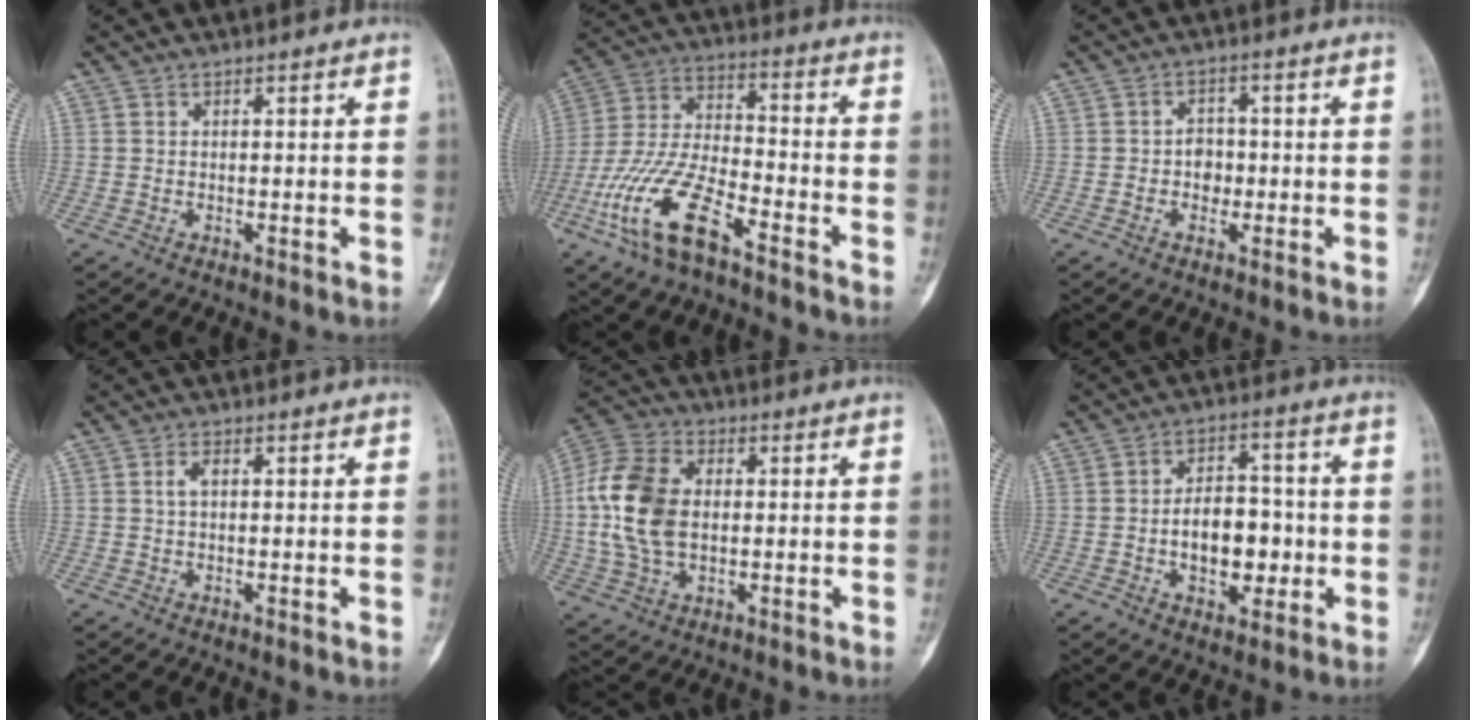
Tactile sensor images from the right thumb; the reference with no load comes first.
{"total": 15.9, "force": [-8.9, 6.0, 11.8], "torque": [-0.246, 0.046, -0.174]}
{"total": 3.4, "force": [-0.7, 2.8, 1.8], "torque": [-0.005, 0.010, -0.018]}
{"total": 1.9, "force": [0.4, 1.0, 1.6], "torque": [-0.030, 0.007, 0.007]}
{"total": 15.2, "force": [0.6, 9.9, 11.5], "torque": [-0.230, 0.017, 0.008]}
{"total": 10.7, "force": [-1.8, 6.7, 8.1], "torque": [-0.085, 0.021, -0.029]}